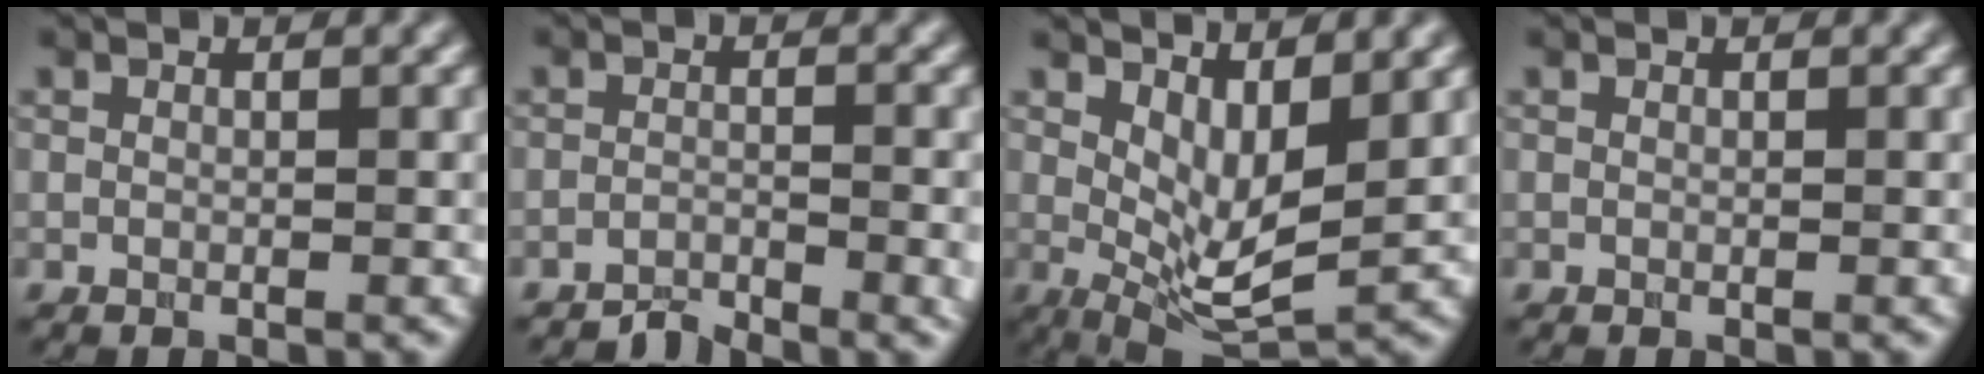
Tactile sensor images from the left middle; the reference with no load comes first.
{"total": 2.9, "force": [-2.3, 0.7, 1.5], "torque": [-0.021, -0.001, -0.044]}
{"total": 5.4, "force": [1.6, 2.1, 4.7], "torque": [-0.083, -0.019, 0.034]}
{"total": 0.0}